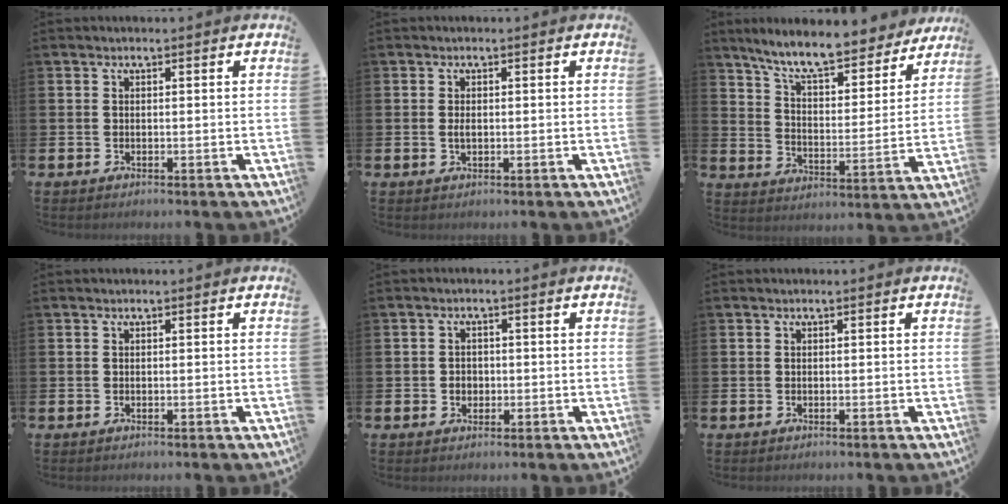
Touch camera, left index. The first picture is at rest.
{"total": 1.2, "force": [-0.1, 0.6, 1.0], "torque": [-0.016, 0.002, -0.003]}
{"total": 9.3, "force": [8.5, 1.3, 3.6], "torque": [-0.096, -0.056, 0.145]}
{"total": 0.0}
{"total": 1.7, "force": [-0.1, 1.6, 0.6], "torque": [0.005, -0.001, -0.010]}
{"total": 0.0}